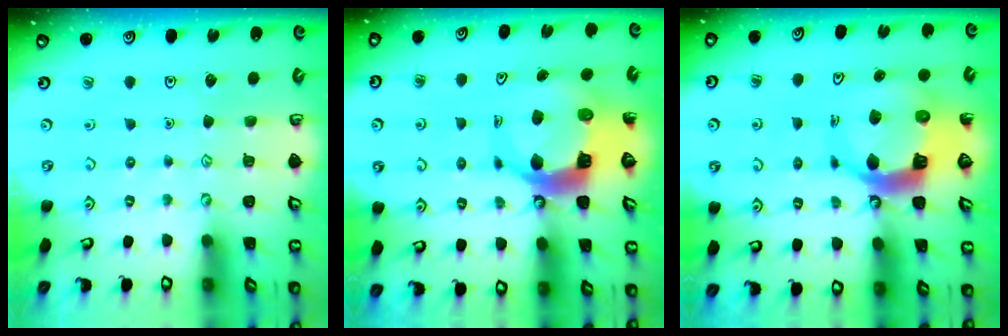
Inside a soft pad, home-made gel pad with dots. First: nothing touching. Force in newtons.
{"total": 11.0, "press": 10.8, "slide": 1.6}
{"total": 12.6, "press": 12.5, "slide": 1.5}